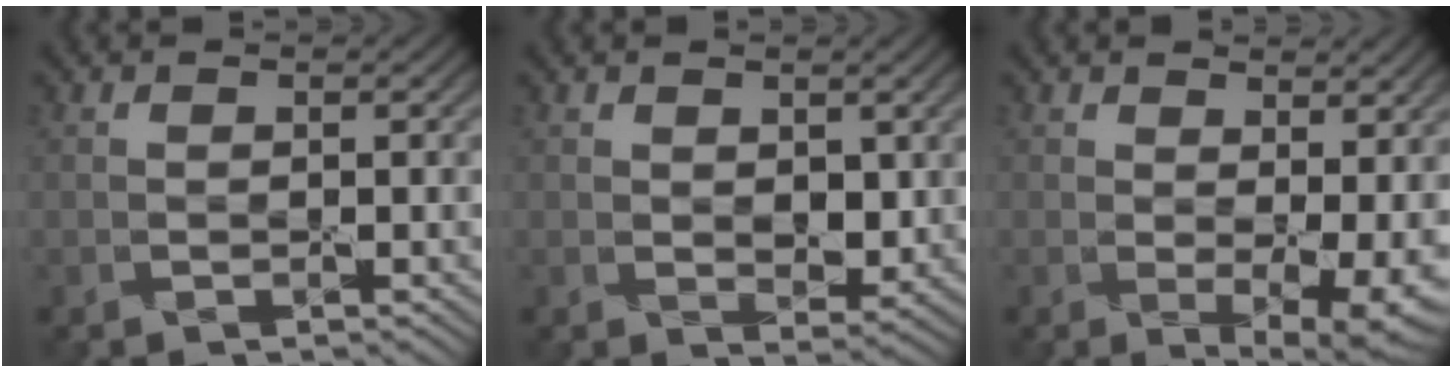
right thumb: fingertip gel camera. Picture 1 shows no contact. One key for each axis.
{"total": 2.9, "fx": 0.9, "fy": 1.8, "fz": 2.1, "tx": -0.043, "ty": -0.011, "tz": 0.022}
{"total": 6.6, "fx": 1.0, "fy": 2.9, "fz": 5.9, "tx": -0.087, "ty": -0.017, "tz": 0.030}